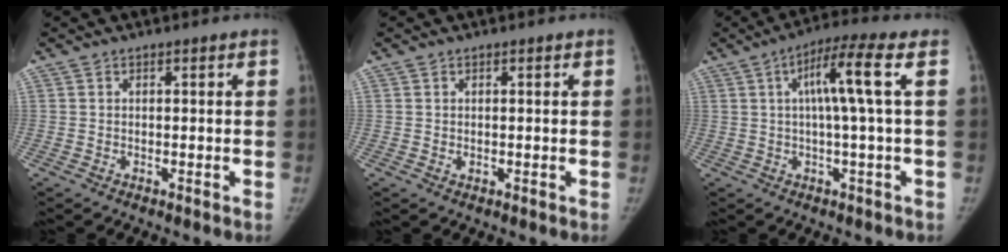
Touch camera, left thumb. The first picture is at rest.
{"total": 0.6, "force": [0.2, 0.4, 0.4], "torque": [-0.005, -0.002, 0.005]}
{"total": 8.8, "force": [1.9, -0.4, 8.6], "torque": [-0.165, 0.015, 0.027]}